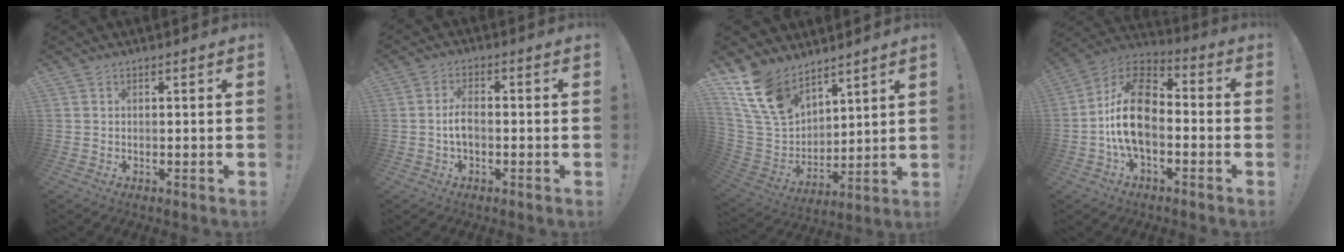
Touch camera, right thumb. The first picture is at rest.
{"total": 4.5, "force": [-0.9, 2.2, 3.9], "torque": [-0.065, 0.003, -0.018]}
{"total": 15.9, "force": [11.0, 9.3, 6.8], "torque": [-0.139, -0.067, 0.214]}
{"total": 17.4, "force": [-3.1, 10.8, 13.3], "torque": [-0.232, 0.031, -0.048]}